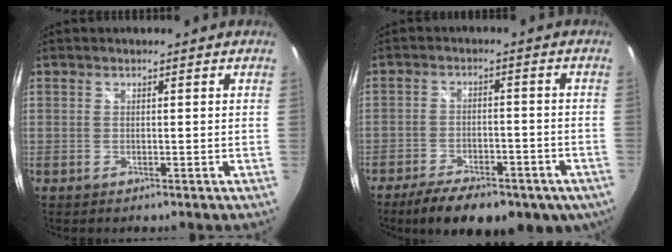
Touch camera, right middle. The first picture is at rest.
{"total": 16.6, "force": [-11.1, 7.1, 10.0], "torque": [-0.188, -0.027, -0.151]}